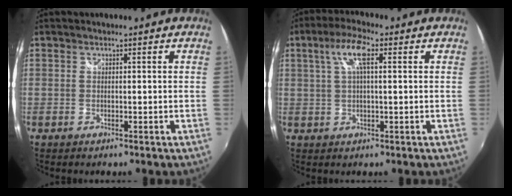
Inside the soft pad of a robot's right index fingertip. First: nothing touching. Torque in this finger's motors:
{"motor_torque": [0.39, -0.03, 0.41, 0.09]}